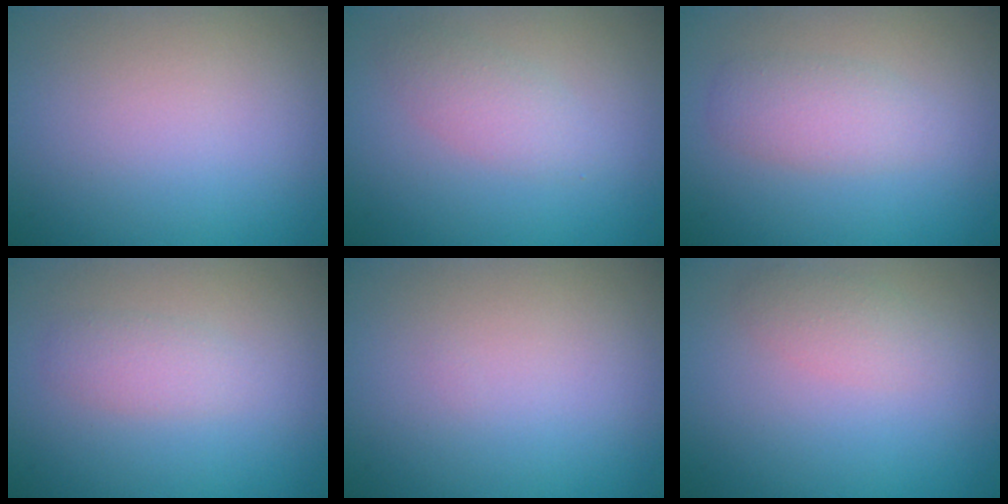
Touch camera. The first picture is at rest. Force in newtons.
{"total": 2.0, "press": 2.0, "slide": 0.1}
{"total": 2.5, "press": 2.5, "slide": 0.0}
{"total": 1.7, "press": 1.7, "slide": 0.1}
{"total": 0.0}
{"total": 1.7, "press": 1.7, "slide": 0.1}